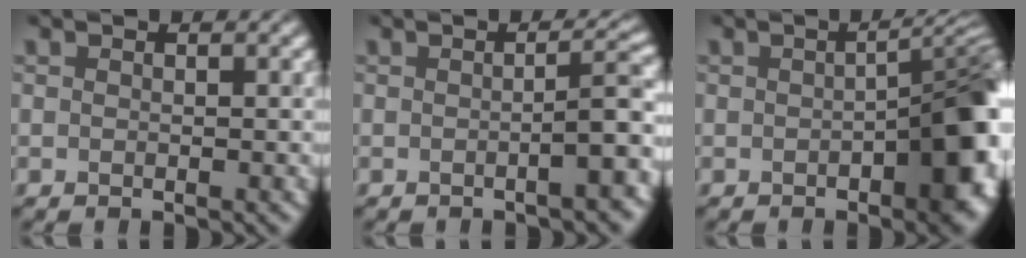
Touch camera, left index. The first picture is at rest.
{"total": 3.5, "force": [-1.0, 0.6, 3.3], "torque": [-0.044, 0.017, -0.019]}
{"total": 9.7, "force": [-2.1, 4.4, 8.3], "torque": [-0.073, -0.001, -0.028]}